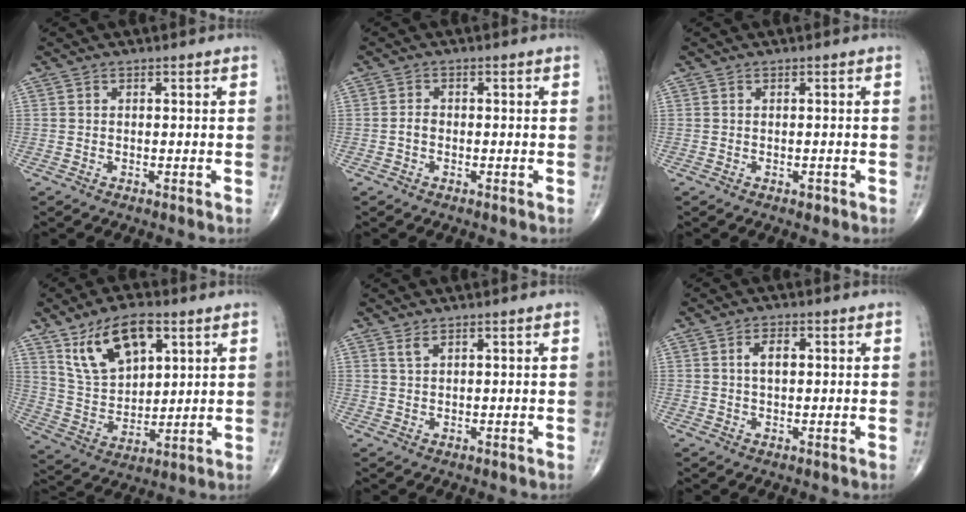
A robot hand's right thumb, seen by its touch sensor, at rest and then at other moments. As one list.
[{"total": 1.5, "force": [-0.5, 1.0, 0.9], "torque": [-0.014, 0.005, -0.012]}, {"total": 0.9, "force": [-0.4, 0.5, 0.6], "torque": [-0.006, -0.001, -0.004]}, {"total": 14.5, "force": [7.3, 7.7, 9.9], "torque": [-0.154, -0.023, 0.147]}, {"total": 1.5, "force": [1.1, 0.4, 0.9], "torque": [-0.018, -0.002, 0.025]}, {"total": 3.4, "force": [0.7, 1.8, 2.8], "torque": [-0.047, 0.003, 0.010]}]